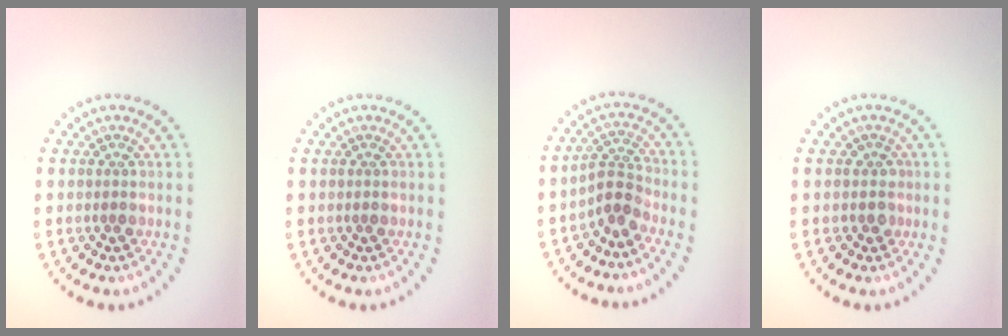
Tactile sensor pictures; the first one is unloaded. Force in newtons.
{"total": 0.0}
{"total": 2.5, "press": 1.8, "slide": 1.6}
{"total": 0.8, "press": 0.6, "slide": 0.6}